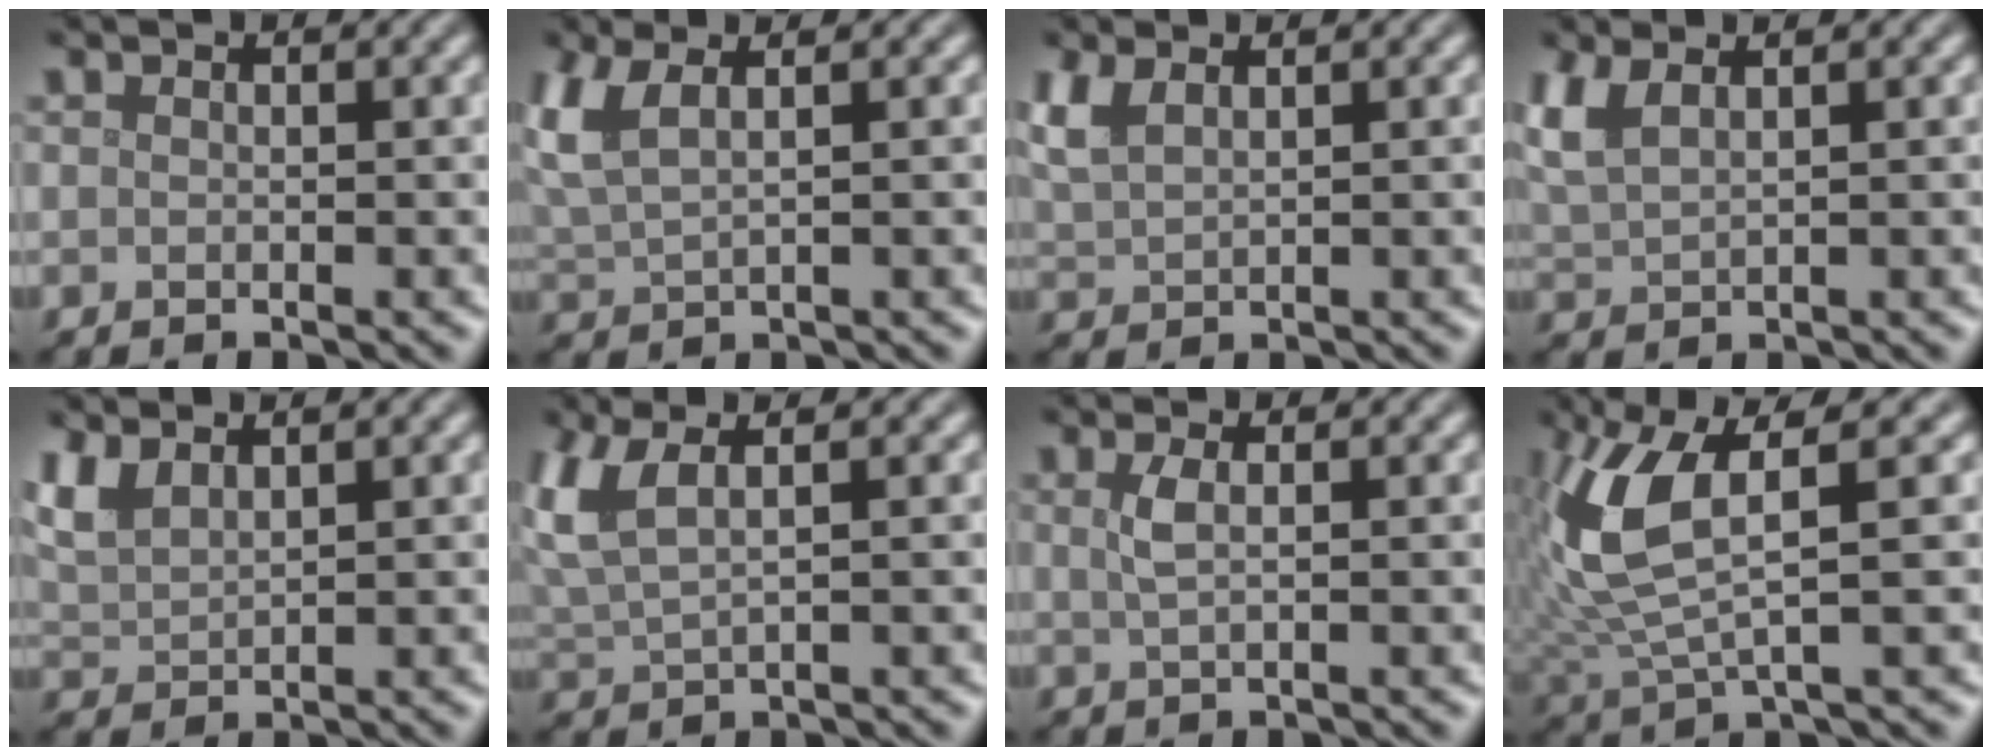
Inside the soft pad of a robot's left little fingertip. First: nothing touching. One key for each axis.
{"total": 3.9, "fx": 2.1, "fy": 1.4, "fz": 3.1, "tx": -0.081, "ty": 0.008, "tz": 0.046}
{"total": 2.9, "fx": 1.8, "fy": 1.2, "fz": 2.0, "tx": -0.055, "ty": 0.009, "tz": 0.041}
{"total": 3.2, "fx": 2.0, "fy": 1.1, "fz": 2.2, "tx": -0.060, "ty": 0.010, "tz": 0.044}
{"total": 3.0, "fx": 2.2, "fy": 1.2, "fz": 1.8, "tx": -0.049, "ty": 0.009, "tz": 0.048}
{"total": 4.3, "fx": 2.1, "fy": 1.4, "fz": 3.5, "tx": -0.090, "ty": 0.009, "tz": 0.046}
{"total": 1.8, "fx": 0.5, "fy": 0.6, "fz": 1.6, "tx": -0.030, "ty": 0.001, "tz": 0.008}
{"total": 7.5, "fx": 2.0, "fy": 2.4, "fz": 6.8, "tx": -0.166, "ty": 0.004, "tz": 0.041}